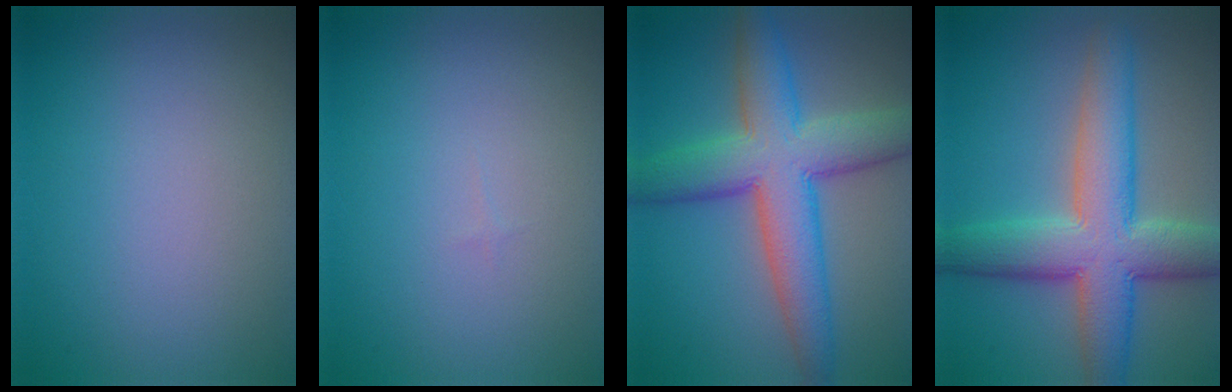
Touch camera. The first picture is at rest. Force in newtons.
{"total": 0.0}
{"total": 8.9, "press": 8.9, "slide": 0.6}
{"total": 9.0, "press": 9.0, "slide": 0.2}